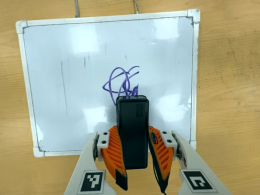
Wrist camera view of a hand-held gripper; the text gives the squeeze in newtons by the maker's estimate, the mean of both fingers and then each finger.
{"total": 8.8, "left": 7.3, "right": 10.3}